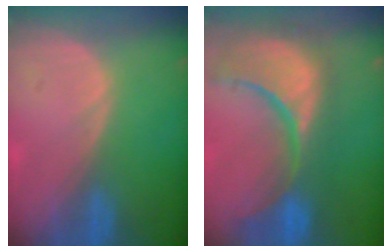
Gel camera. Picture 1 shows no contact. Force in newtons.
{"total": 15.2, "press": 12.2, "slide": 9.2}